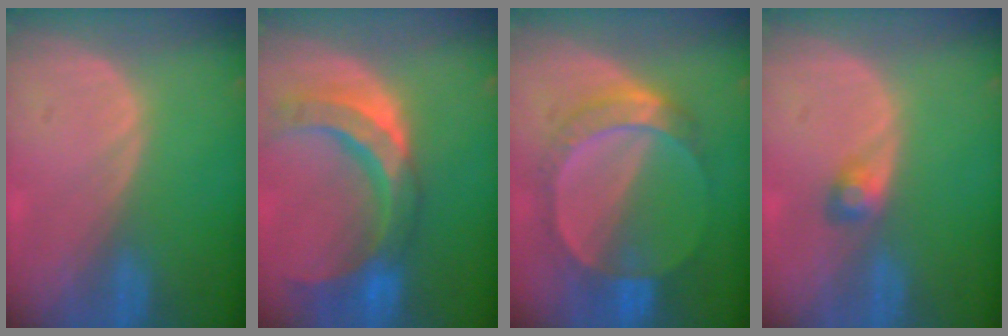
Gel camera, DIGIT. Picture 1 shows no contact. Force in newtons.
{"total": 11.3, "press": 9.6, "slide": 6.1}
{"total": 7.1, "press": 7.0, "slide": 0.5}
{"total": 2.1, "press": 2.1, "slide": 0.2}